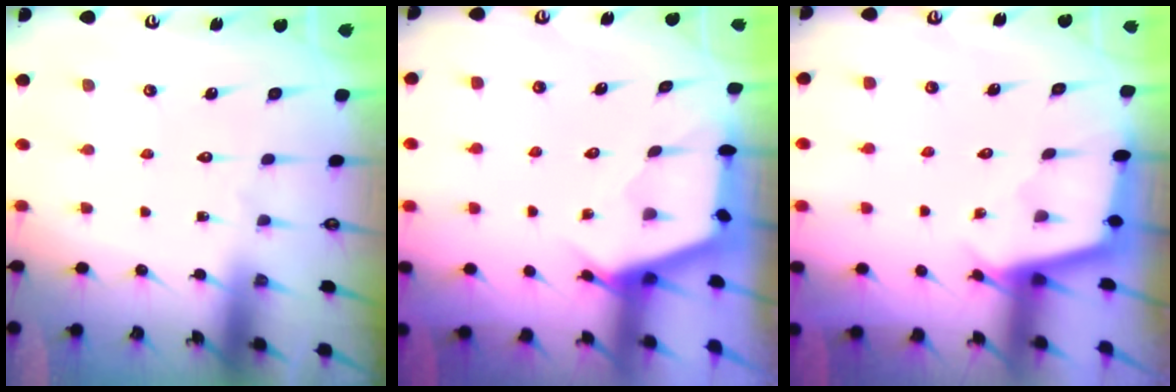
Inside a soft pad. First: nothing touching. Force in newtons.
{"total": 2.6, "press": 2.6, "slide": 0.4}
{"total": 2.5, "press": 2.4, "slide": 0.3}